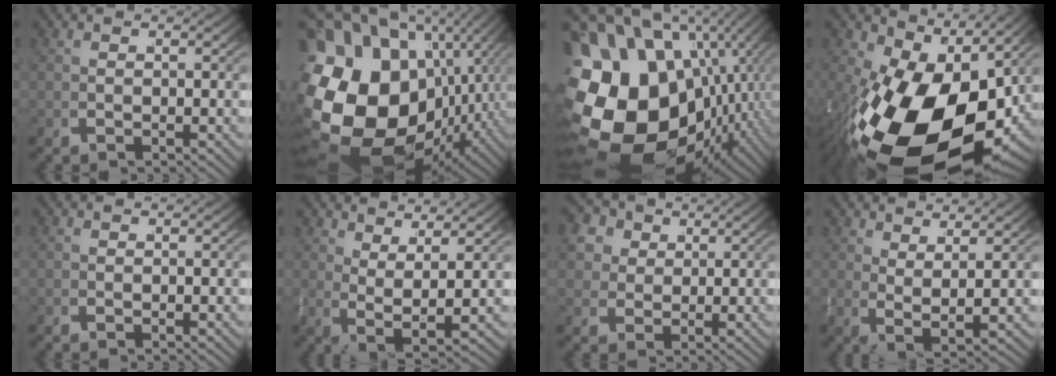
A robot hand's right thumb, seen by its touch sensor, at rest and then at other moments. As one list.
[{"total": 27.2, "force": [-1.5, 20.1, 18.3], "torque": [-0.362, -0.062, -0.005]}, {"total": 29.1, "force": [-4.4, 21.1, 19.5], "torque": [-0.355, -0.058, -0.049]}, {"total": 19.8, "force": [-2.7, 11.2, 16.0], "torque": [-0.307, -0.080, 0.002]}, {"total": 0.0}, {"total": 5.2, "force": [2.5, 1.8, 4.2], "torque": [-0.085, -0.012, 0.049]}, {"total": 5.6, "force": [2.5, 4.3, 2.5], "torque": [-0.061, -0.003, 0.043]}, {"total": 4.2, "force": [2.7, 0.9, 3.2], "torque": [-0.059, -0.004, 0.051]}]